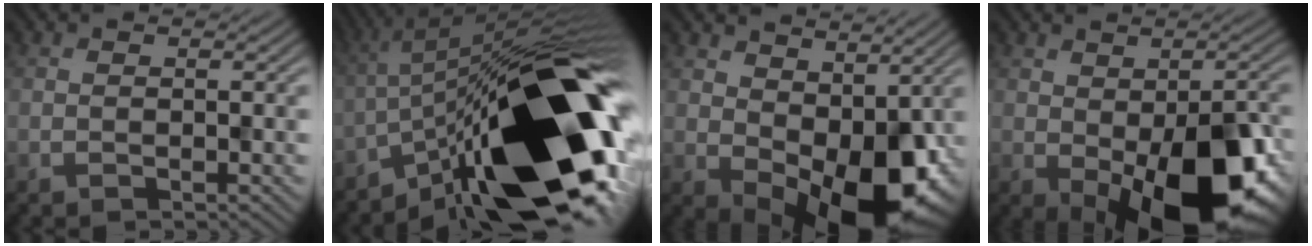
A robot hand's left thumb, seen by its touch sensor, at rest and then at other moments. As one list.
[{"total": 20.8, "force": [-9.0, 6.9, 17.5], "torque": [-0.260, 0.008, -0.164]}, {"total": 12.5, "force": [0.4, 7.7, 9.8], "torque": [-0.146, -0.024, 0.021]}, {"total": 17.1, "force": [-5.7, 8.7, 13.5], "torque": [-0.183, -0.034, -0.064]}]